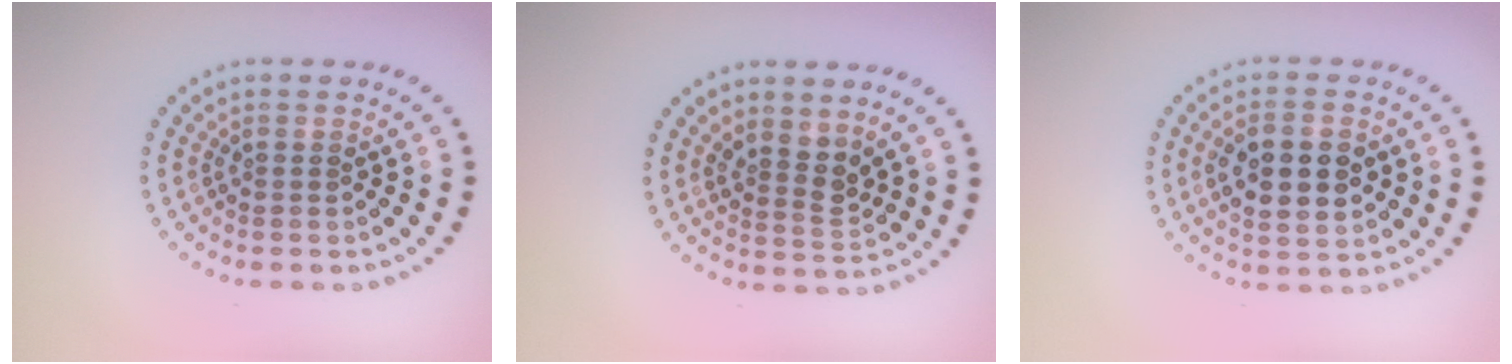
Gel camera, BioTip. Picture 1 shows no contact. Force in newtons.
{"total": 2.3, "press": 1.8, "slide": 1.6}
{"total": 4.9, "press": 4.9, "slide": 0.4}